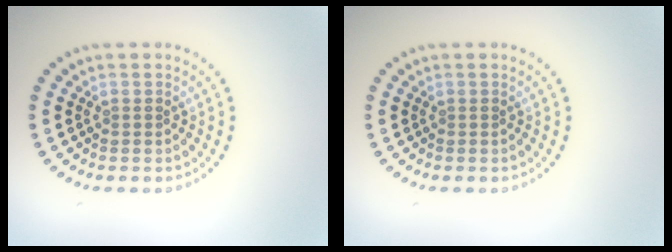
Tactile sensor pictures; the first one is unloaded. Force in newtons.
{"total": 0.0}